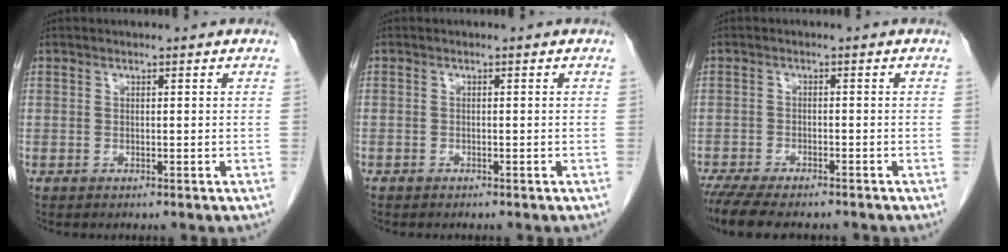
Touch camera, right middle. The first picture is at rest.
{"total": 0.5, "force": [-0.4, 0.3, 0.1], "torque": [-0.006, 0.002, -0.007]}
{"total": 11.0, "force": [-9.2, 2.8, 5.4], "torque": [-0.087, -0.011, -0.138]}